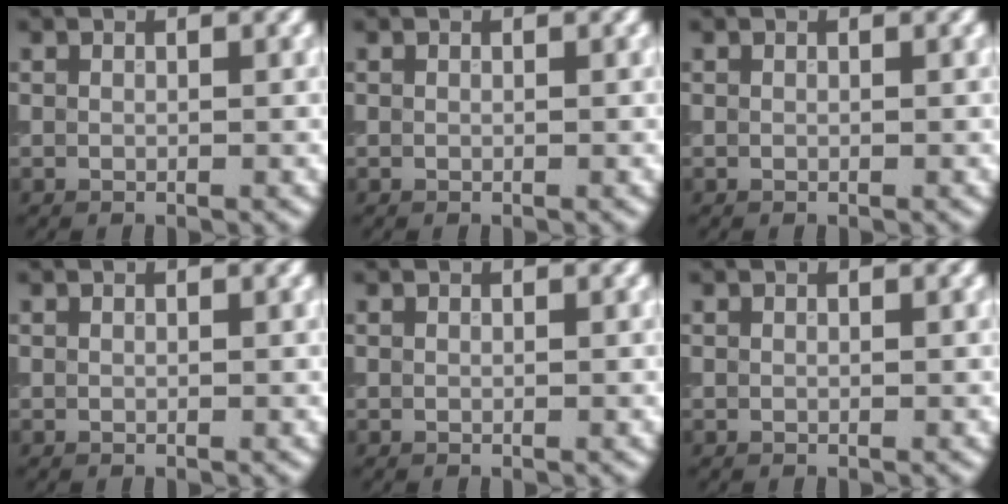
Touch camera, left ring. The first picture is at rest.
{"total": 0.0}
{"total": 0.0}
{"total": 0.0}
{"total": 0.0}
{"total": 0.0}